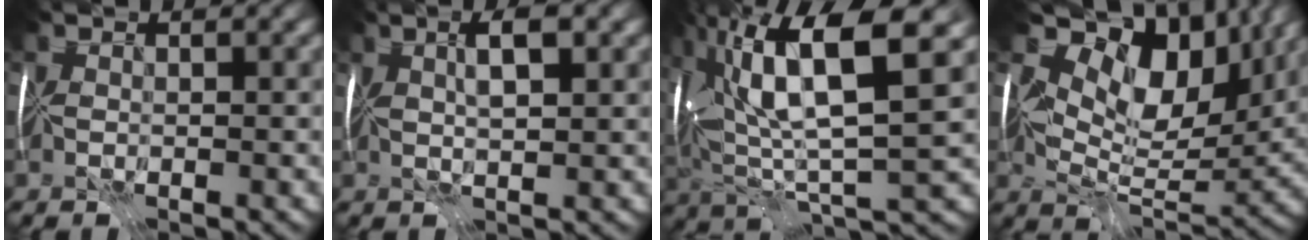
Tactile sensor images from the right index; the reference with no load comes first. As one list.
[{"total": 3.8, "force": [0.8, 1.0, 3.5], "torque": [-0.062, 0.002, 0.008]}, {"total": 13.3, "force": [3.6, 4.3, 12.1], "torque": [-0.237, 0.014, 0.061]}, {"total": 12.3, "force": [5.4, 7.0, 8.6], "torque": [-0.140, -0.004, 0.101]}]